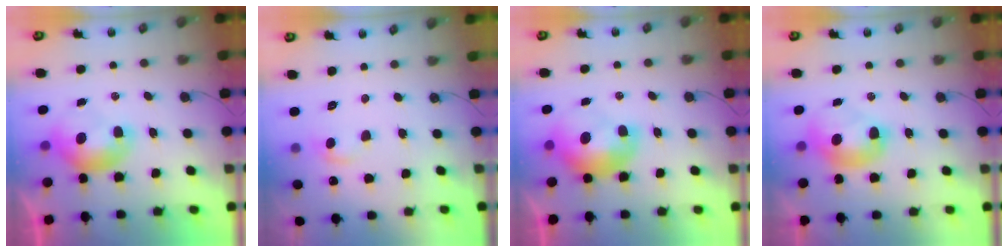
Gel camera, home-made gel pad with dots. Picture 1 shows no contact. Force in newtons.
{"total": 0.6, "press": 0.3, "slide": 0.6}
{"total": 2.6, "press": 2.5, "slide": 0.7}
{"total": 2.7, "press": 2.7, "slide": 0.1}